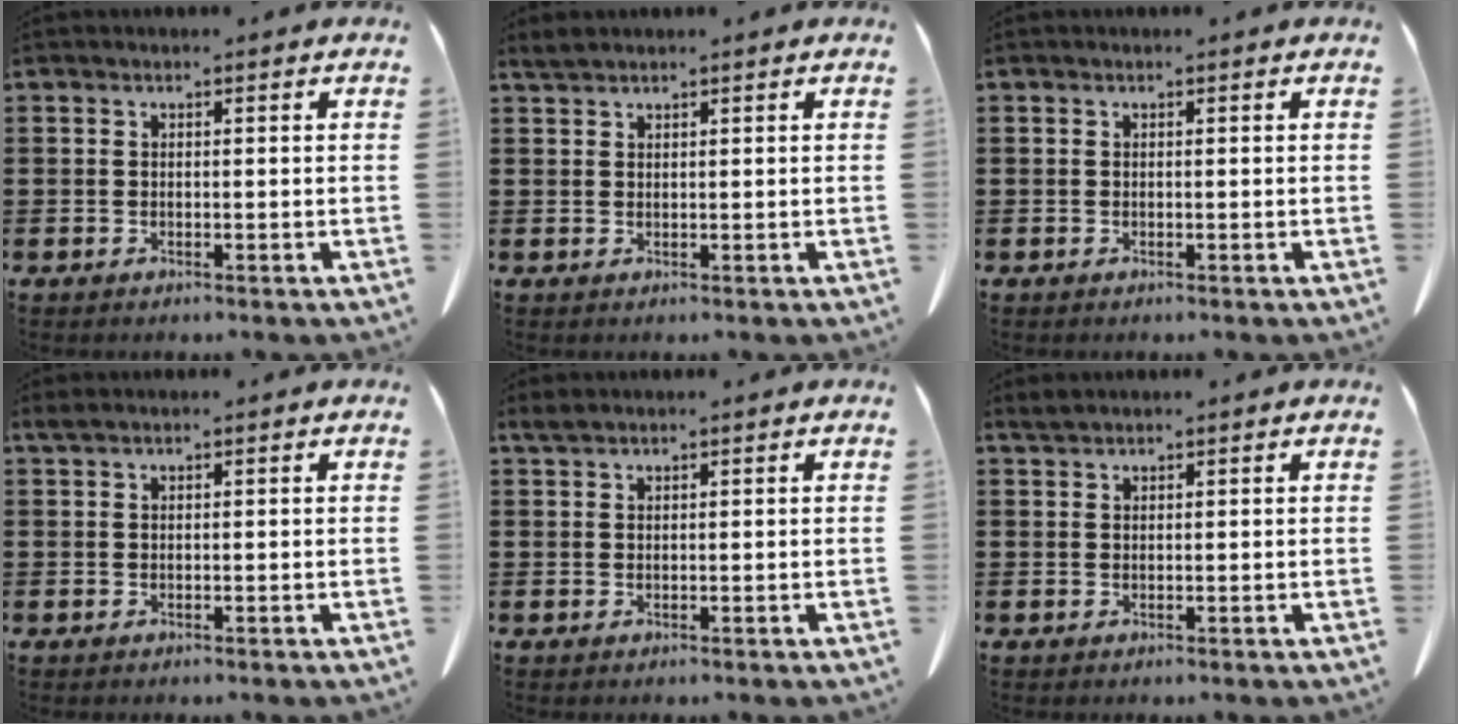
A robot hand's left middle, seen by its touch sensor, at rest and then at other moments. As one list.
[{"total": 1.3, "force": [1.2, 0.2, 0.5], "torque": [-0.014, 0.001, 0.023]}, {"total": 0.0}, {"total": 0.8, "force": [0.5, 0.1, 0.5], "torque": [-0.013, 0.001, 0.010]}, {"total": 1.2, "force": [1.0, 0.3, 0.7], "torque": [-0.017, 0.002, 0.019]}, {"total": 1.2, "force": [1.0, 0.2, 0.5], "torque": [-0.013, 0.001, 0.019]}]